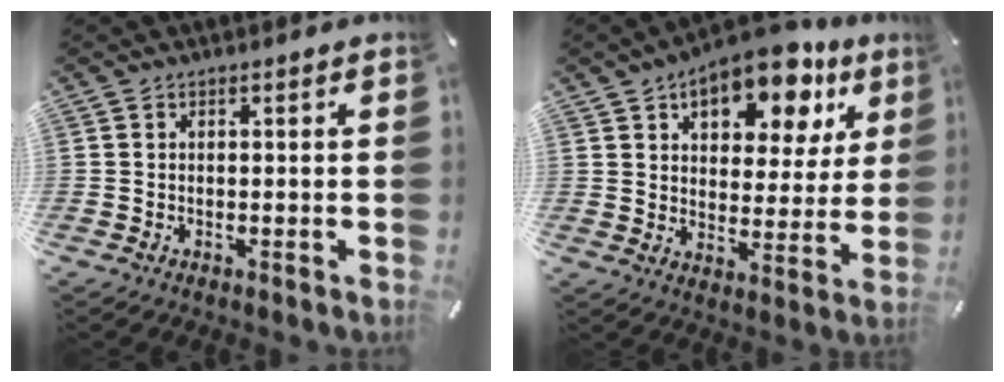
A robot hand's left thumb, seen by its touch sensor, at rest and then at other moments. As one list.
[{"total": 15.2, "force": [9.9, 7.9, 8.5], "torque": [-0.111, -0.059, 0.165]}]